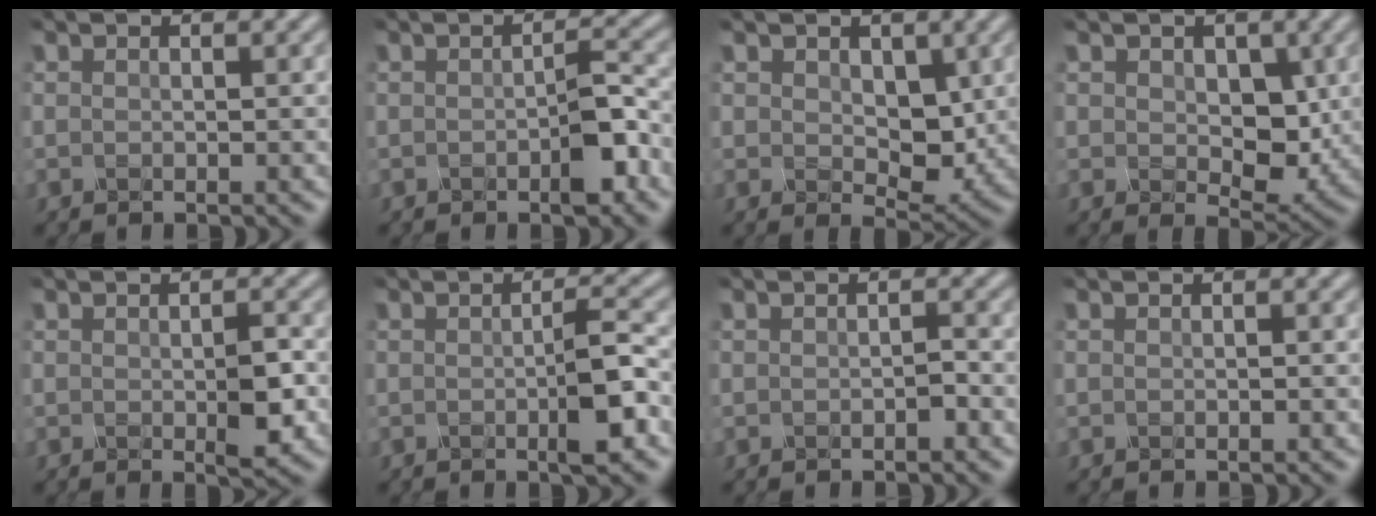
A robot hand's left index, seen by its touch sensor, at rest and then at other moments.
{"total": 2.7, "force": [-1.2, 0.6, 2.4], "torque": [-0.043, 0.006, -0.022]}
{"total": 3.8, "force": [0.6, 2.6, 2.7], "torque": [-0.049, -0.008, 0.012]}
{"total": 4.1, "force": [0.3, 2.8, 2.9], "torque": [-0.049, -0.007, 0.006]}
{"total": 2.5, "force": [-0.5, 0.6, 2.3], "torque": [-0.046, -0.002, -0.008]}
{"total": 3.2, "force": [-0.8, 0.4, 3.1], "torque": [-0.055, 0.004, -0.015]}
{"total": 0.7, "force": [-0.5, 0.0, 0.4], "torque": [-0.011, 0.005, -0.009]}
{"total": 0.7, "force": [-0.1, 0.4, 0.6], "torque": [0.002, 0.004, -0.007]}